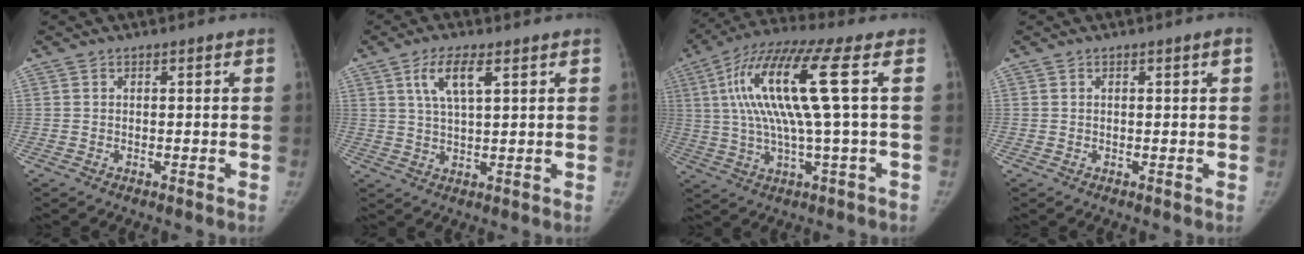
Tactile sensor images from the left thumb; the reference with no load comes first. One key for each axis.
{"total": 6.3, "fx": 2.9, "fy": 2.0, "fz": 5.3, "tx": -0.102, "ty": -0.006, "tz": 0.058}
{"total": 16.9, "fx": 3.4, "fy": 1.7, "fz": 16.5, "tx": -0.356, "ty": 0.019, "tz": 0.057}
{"total": 1.0, "fx": 0.3, "fy": 0.1, "fz": 0.9, "tx": -0.017, "ty": 0.003, "tz": 0.006}